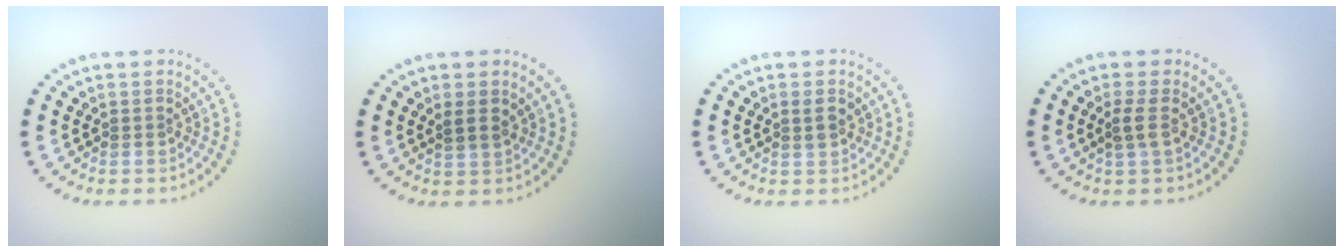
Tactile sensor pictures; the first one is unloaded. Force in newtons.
{"total": 1.1, "press": 0.9, "slide": 0.7}
{"total": 1.5, "press": 1.3, "slide": 0.7}
{"total": 1.2, "press": 1.0, "slide": 0.7}